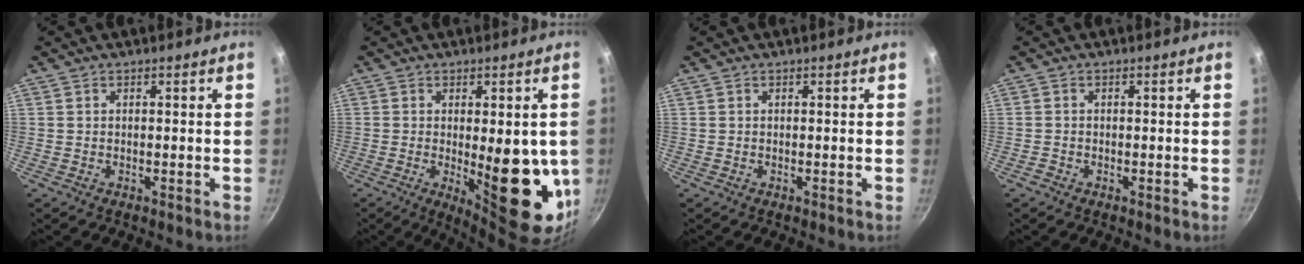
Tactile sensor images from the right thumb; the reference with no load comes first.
{"total": 16.9, "force": [-1.8, 6.4, 15.5], "torque": [-0.180, -0.029, -0.009]}
{"total": 0.0}
{"total": 0.8, "force": [-0.7, 0.5, 0.1], "torque": [-0.003, 0.003, -0.014]}